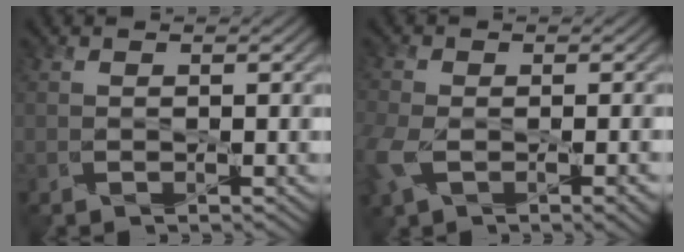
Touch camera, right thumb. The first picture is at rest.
{"total": 7.3, "force": [-2.5, 4.0, 5.5], "torque": [-0.130, -0.017, -0.048]}